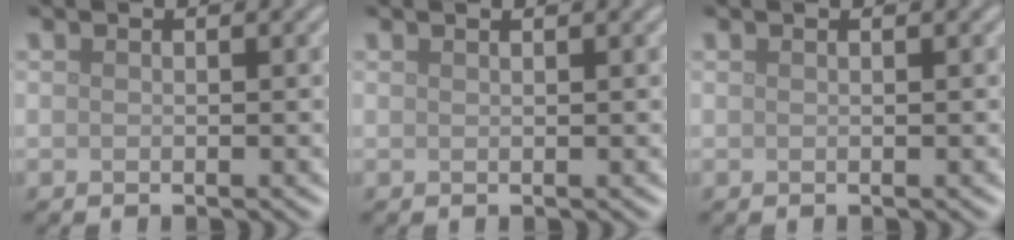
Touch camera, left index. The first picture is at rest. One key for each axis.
{"total": 0.9, "fx": 0.6, "fy": 0.3, "fz": 0.5, "tx": -0.002, "ty": 0.001, "tz": 0.004}
{"total": 0.0}